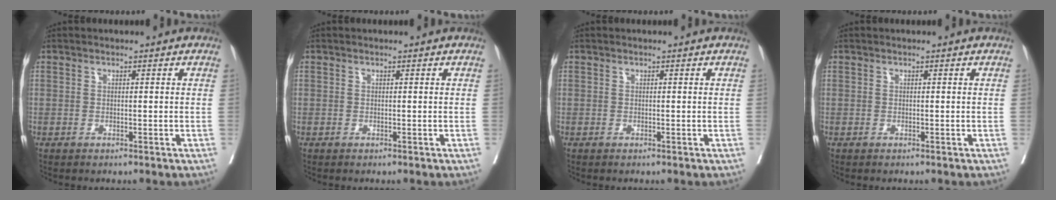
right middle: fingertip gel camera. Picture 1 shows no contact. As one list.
[{"total": 0.0}, {"total": 0.0}, {"total": 0.0}]